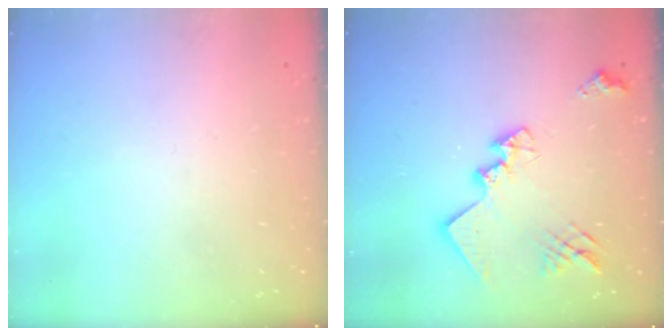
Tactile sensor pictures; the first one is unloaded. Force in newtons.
{"total": 17.0, "press": 17.0, "slide": 1.1}